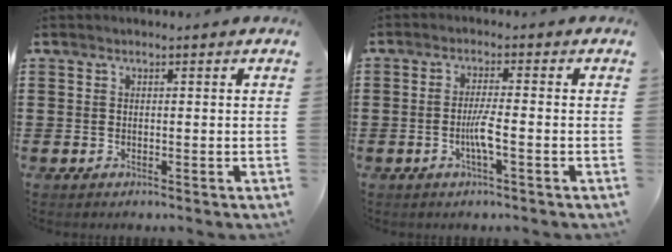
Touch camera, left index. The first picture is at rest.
{"total": 4.0, "force": [-1.2, 0.1, 3.8], "torque": [-0.074, -0.007, -0.026]}